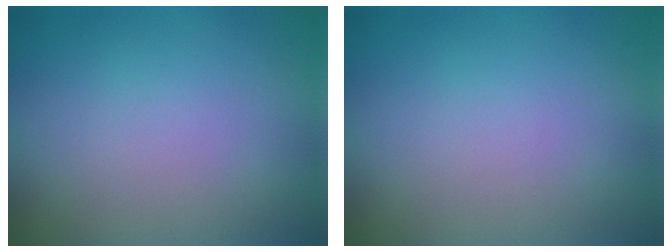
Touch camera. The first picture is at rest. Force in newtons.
{"total": 0.0}